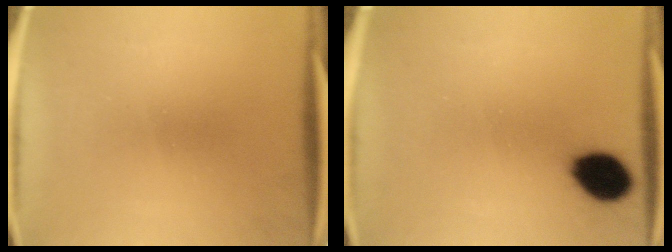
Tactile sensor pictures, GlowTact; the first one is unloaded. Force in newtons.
{"total": 9.8}